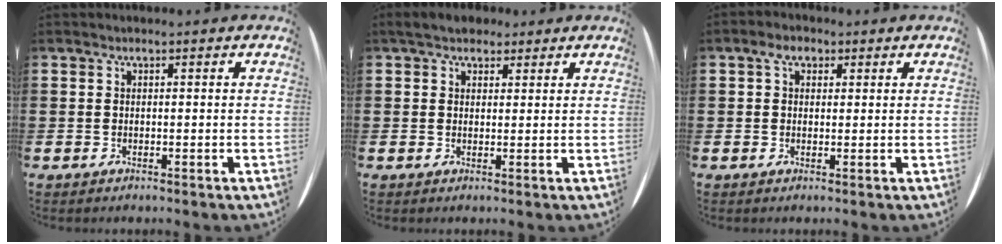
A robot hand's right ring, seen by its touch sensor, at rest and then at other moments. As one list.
[{"total": 2.3, "force": [1.9, 1.2, 0.4], "torque": [-0.015, 0.008, 0.036]}, {"total": 2.4, "force": [1.3, 1.6, 1.0], "torque": [-0.026, 0.011, 0.023]}]